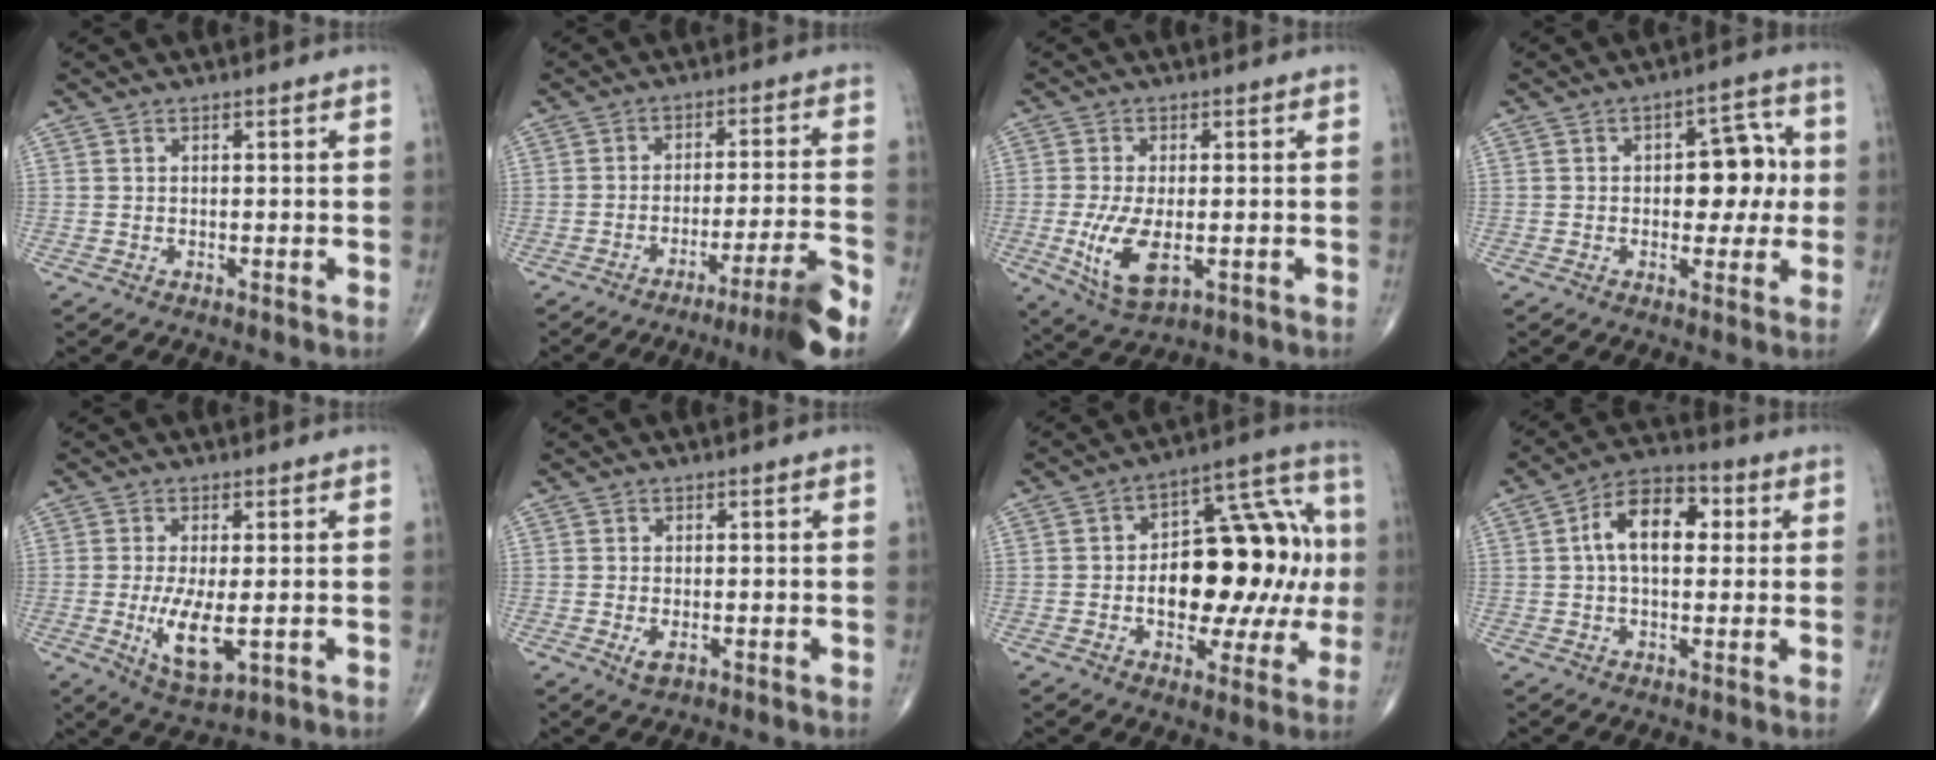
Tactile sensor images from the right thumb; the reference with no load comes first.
{"total": 10.6, "force": [-6.8, 0.4, 8.1], "torque": [-0.122, 0.038, -0.102]}
{"total": 9.1, "force": [-1.9, 4.2, 7.8], "torque": [-0.155, -0.018, -0.027]}
{"total": 9.5, "force": [0.3, 5.6, 7.7], "torque": [-0.060, 0.020, 0.004]}
{"total": 8.0, "force": [-1.3, 2.8, 7.4], "torque": [-0.139, -0.023, -0.014]}
{"total": 2.1, "force": [-0.8, 1.0, 1.7], "torque": [-0.032, -0.004, -0.013]}
{"total": 22.7, "force": [-0.6, 12.6, 19.0], "torque": [-0.227, 0.040, -0.002]}
{"total": 11.3, "force": [1.9, 6.6, 9.0], "torque": [-0.137, 0.024, 0.022]}